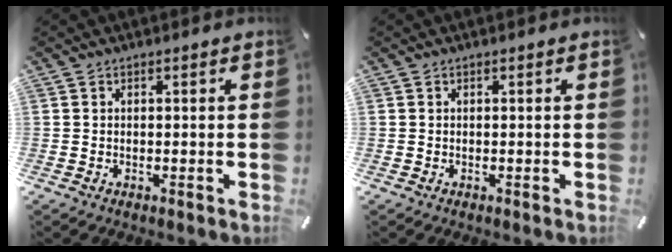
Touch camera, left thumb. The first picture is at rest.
{"total": 0.0}